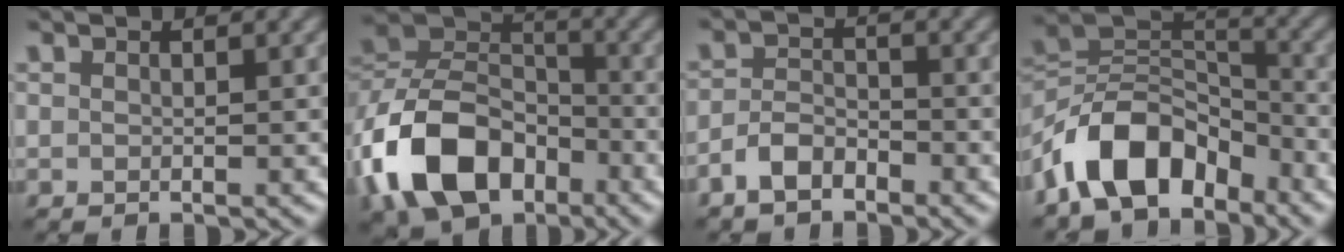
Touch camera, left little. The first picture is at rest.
{"total": 11.8, "force": [-5.6, 7.8, 6.9], "torque": [-0.138, 0.005, -0.120]}
{"total": 2.9, "force": [-2.1, 1.4, 1.4], "torque": [-0.026, 0.006, -0.047]}
{"total": 9.6, "force": [-5.8, 5.6, 5.4], "torque": [-0.079, 0.012, -0.118]}